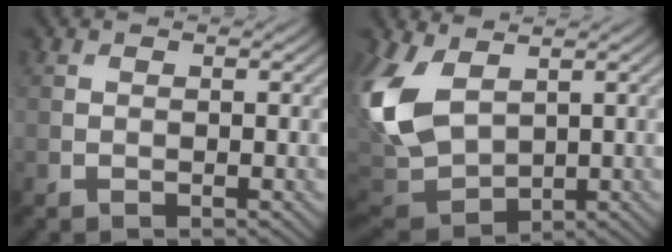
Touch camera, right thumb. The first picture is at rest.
{"total": 10.5, "force": [2.6, 6.6, 7.8], "torque": [-0.233, 0.001, 0.048]}